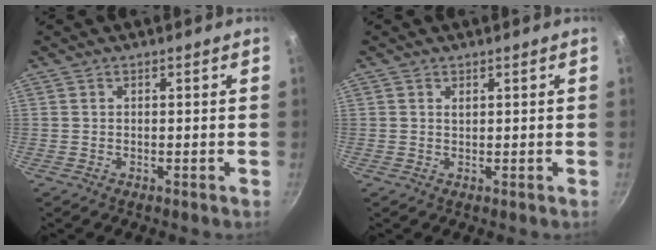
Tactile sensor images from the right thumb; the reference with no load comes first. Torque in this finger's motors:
{"motor_torque": [-0.09, -0.16, 0.78, 0.05, -0.02]}